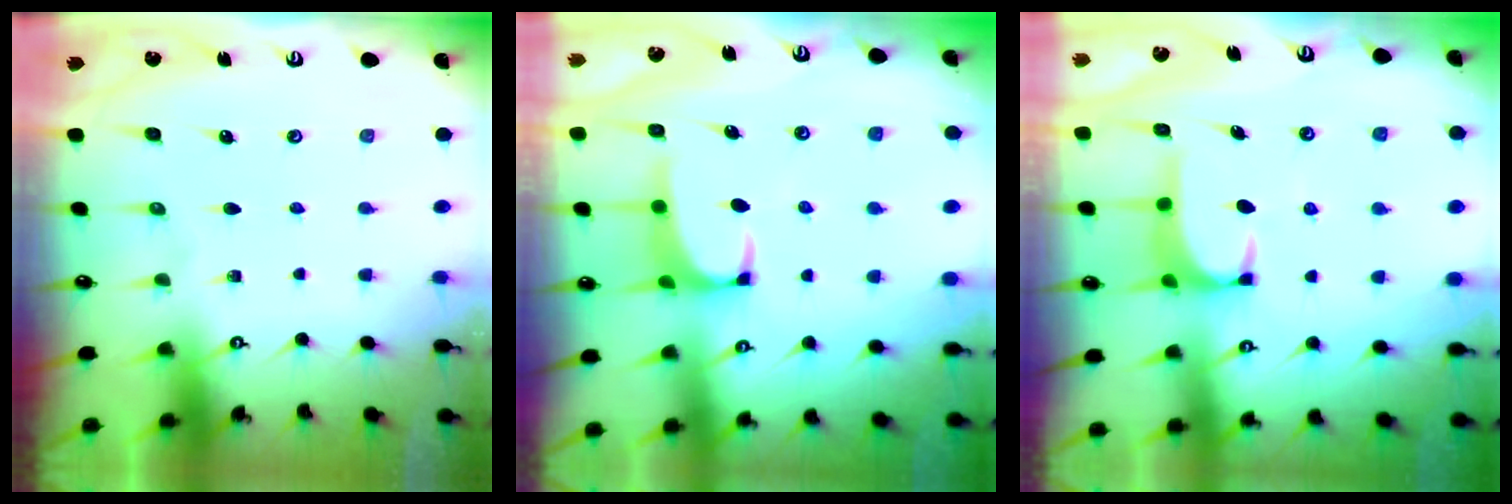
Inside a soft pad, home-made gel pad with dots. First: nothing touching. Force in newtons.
{"total": 0.9, "press": 0.6, "slide": 0.7}
{"total": 1.7, "press": 1.5, "slide": 0.8}